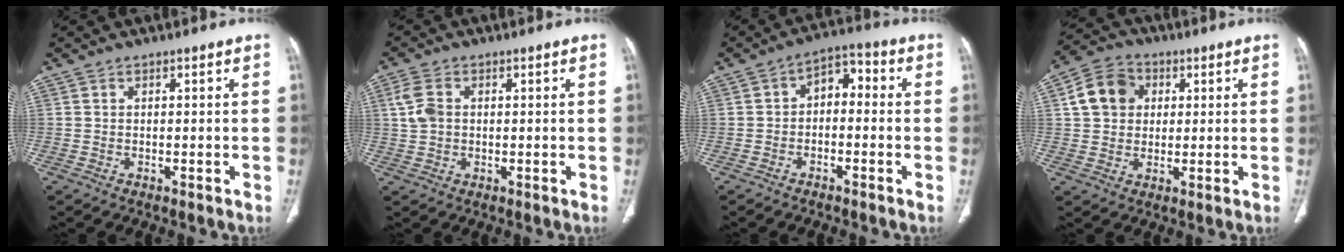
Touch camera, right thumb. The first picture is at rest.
{"total": 4.5, "force": [0.7, 3.3, 3.1], "torque": [-0.068, 0.006, 0.013]}
{"total": 5.8, "force": [-0.7, 3.9, 4.2], "torque": [-0.047, 0.035, -0.027]}
{"total": 8.9, "force": [2.2, 7.5, 4.4], "torque": [-0.062, 0.008, 0.031]}